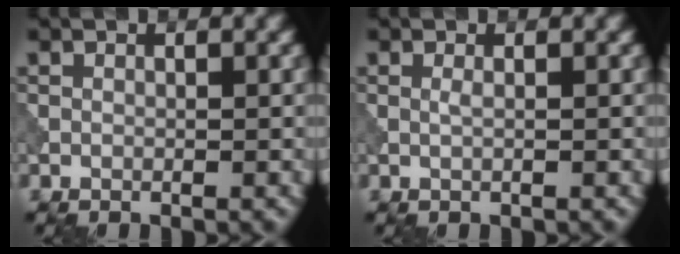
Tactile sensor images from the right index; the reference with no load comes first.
{"total": 0.6, "force": [0.0, 0.0, 0.6], "torque": [-0.013, 0.000, -0.001]}